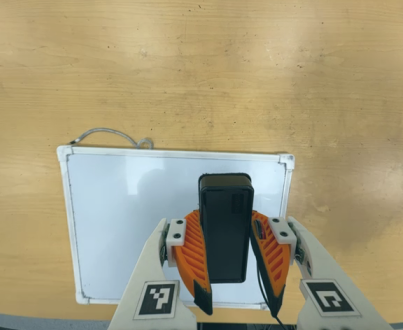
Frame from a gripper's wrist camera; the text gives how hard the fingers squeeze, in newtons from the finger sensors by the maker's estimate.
{"total": 6.5, "left": 5.8, "right": 7.2}